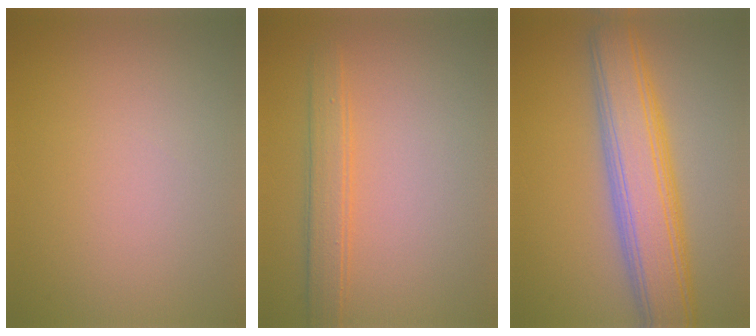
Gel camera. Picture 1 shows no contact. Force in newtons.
{"total": 2.7, "press": 2.7, "slide": 0.1}
{"total": 7.8, "press": 7.8, "slide": 0.5}